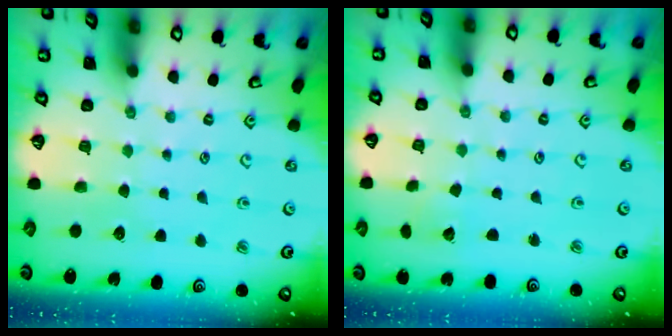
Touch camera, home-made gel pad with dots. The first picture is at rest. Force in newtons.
{"total": 1.9, "press": 1.9, "slide": 0.2}